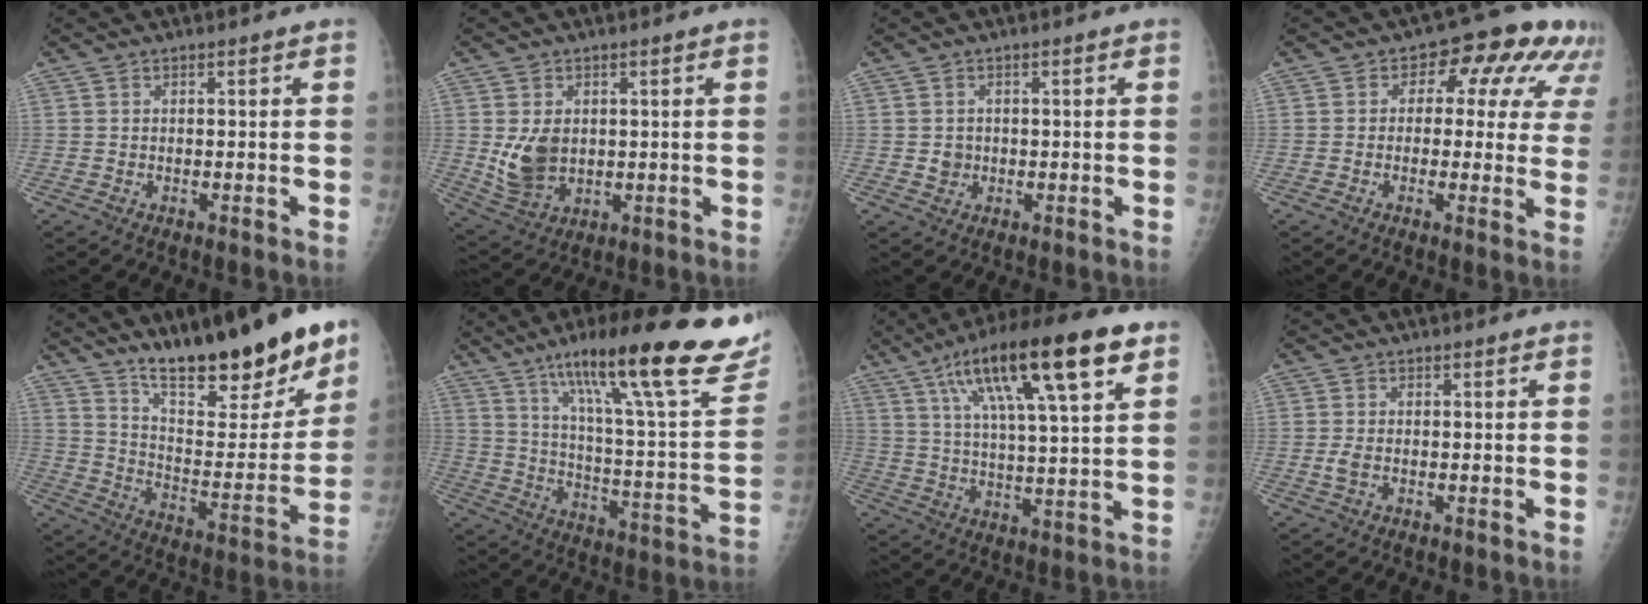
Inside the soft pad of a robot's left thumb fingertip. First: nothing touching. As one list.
[{"total": 7.9, "force": [0.5, 5.7, 5.3], "torque": [-0.084, -0.011, 0.027]}, {"total": 2.2, "force": [-0.2, 2.0, 0.7], "torque": [-0.001, 0.004, 0.001]}, {"total": 12.4, "force": [4.6, 7.7, 8.5], "torque": [-0.045, 0.012, 0.042]}, {"total": 23.2, "force": [16.2, 6.5, 15.3], "torque": [-0.191, -0.091, 0.264]}, {"total": 31.9, "force": [19.5, 6.2, 24.5], "torque": [-0.322, -0.040, 0.291]}, {"total": 21.4, "force": [10.5, 4.9, 18.0], "torque": [-0.292, -0.003, 0.173]}, {"total": 1.8, "force": [-0.4, 1.0, 1.4], "torque": [-0.039, -0.001, -0.010]}]